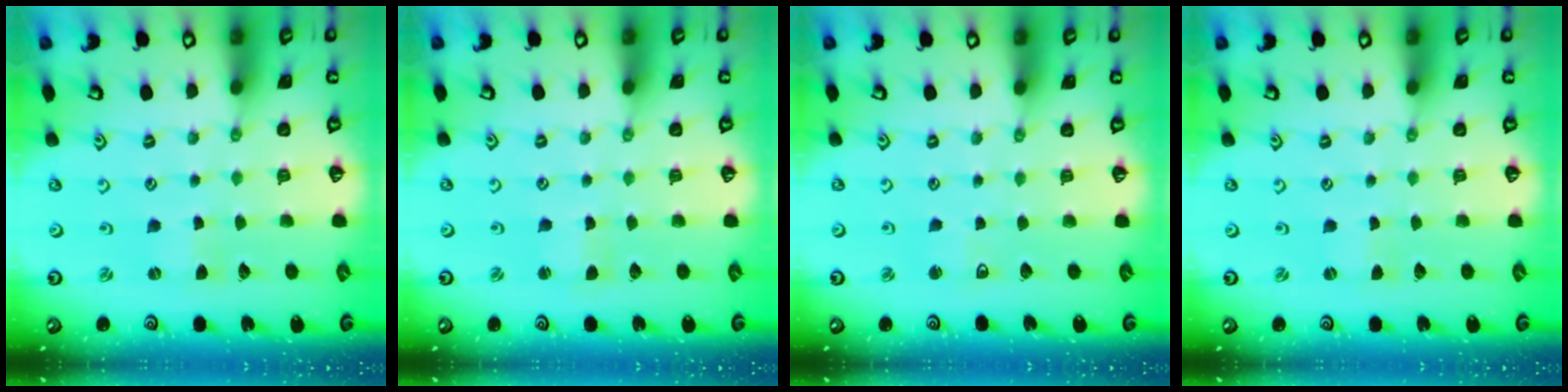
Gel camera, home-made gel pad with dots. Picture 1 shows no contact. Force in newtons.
{"total": 1.1, "press": 1.0, "slide": 0.2}
{"total": 2.8, "press": 2.7, "slide": 0.7}
{"total": 0.0}